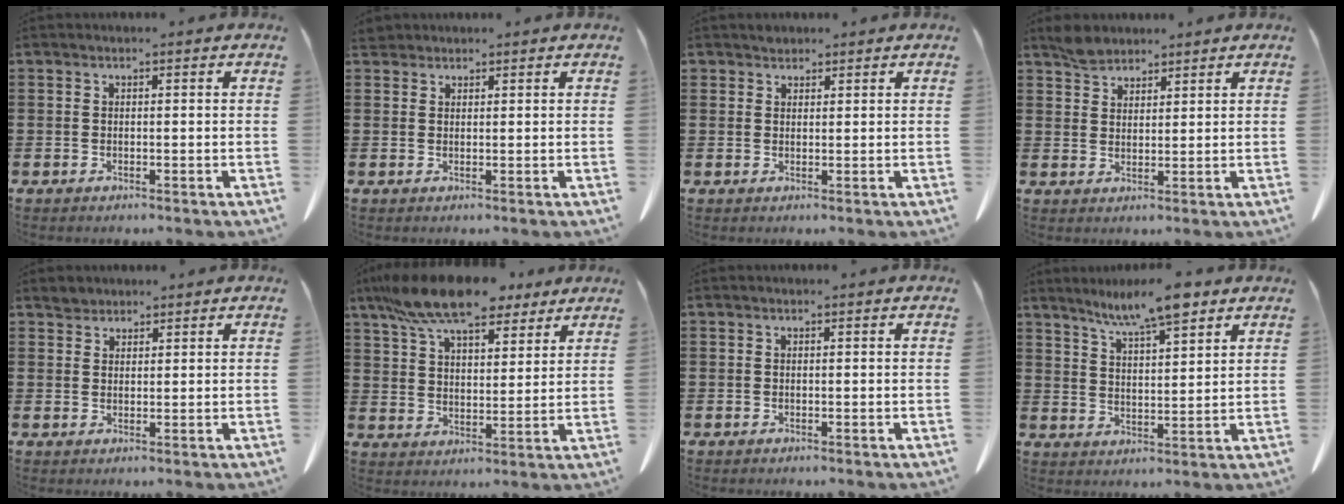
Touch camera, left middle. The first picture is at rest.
{"total": 1.7, "force": [1.6, 0.6, 0.4], "torque": [-0.014, 0.003, 0.032]}
{"total": 1.3, "force": [1.2, 0.5, 0.0], "torque": [-0.005, -0.001, 0.024]}
{"total": 3.1, "force": [2.8, 1.3, 0.8], "torque": [-0.024, 0.004, 0.054]}
{"total": 1.7, "force": [1.6, 0.6, 0.0], "torque": [-0.004, 0.002, 0.033]}
{"total": 11.1, "force": [9.1, 3.1, 5.5], "torque": [-0.130, -0.021, 0.169]}
{"total": 0.0}
{"total": 8.1, "force": [6.4, 1.2, 4.8], "torque": [-0.099, -0.015, 0.112]}